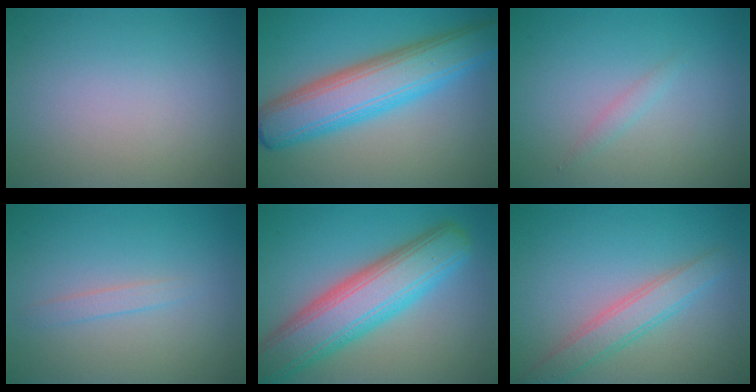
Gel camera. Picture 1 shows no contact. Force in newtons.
{"total": 8.4, "press": 8.4, "slide": 0.2}
{"total": 0.9, "press": 0.9, "slide": 0.1}
{"total": 1.1, "press": 1.1, "slide": 0.0}
{"total": 9.0, "press": 9.0, "slide": 0.2}
{"total": 3.3, "press": 3.3, "slide": 0.3}